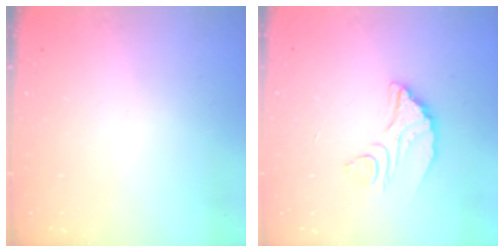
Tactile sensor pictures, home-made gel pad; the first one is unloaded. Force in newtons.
{"total": 7.6, "press": 7.6, "slide": 0.4}